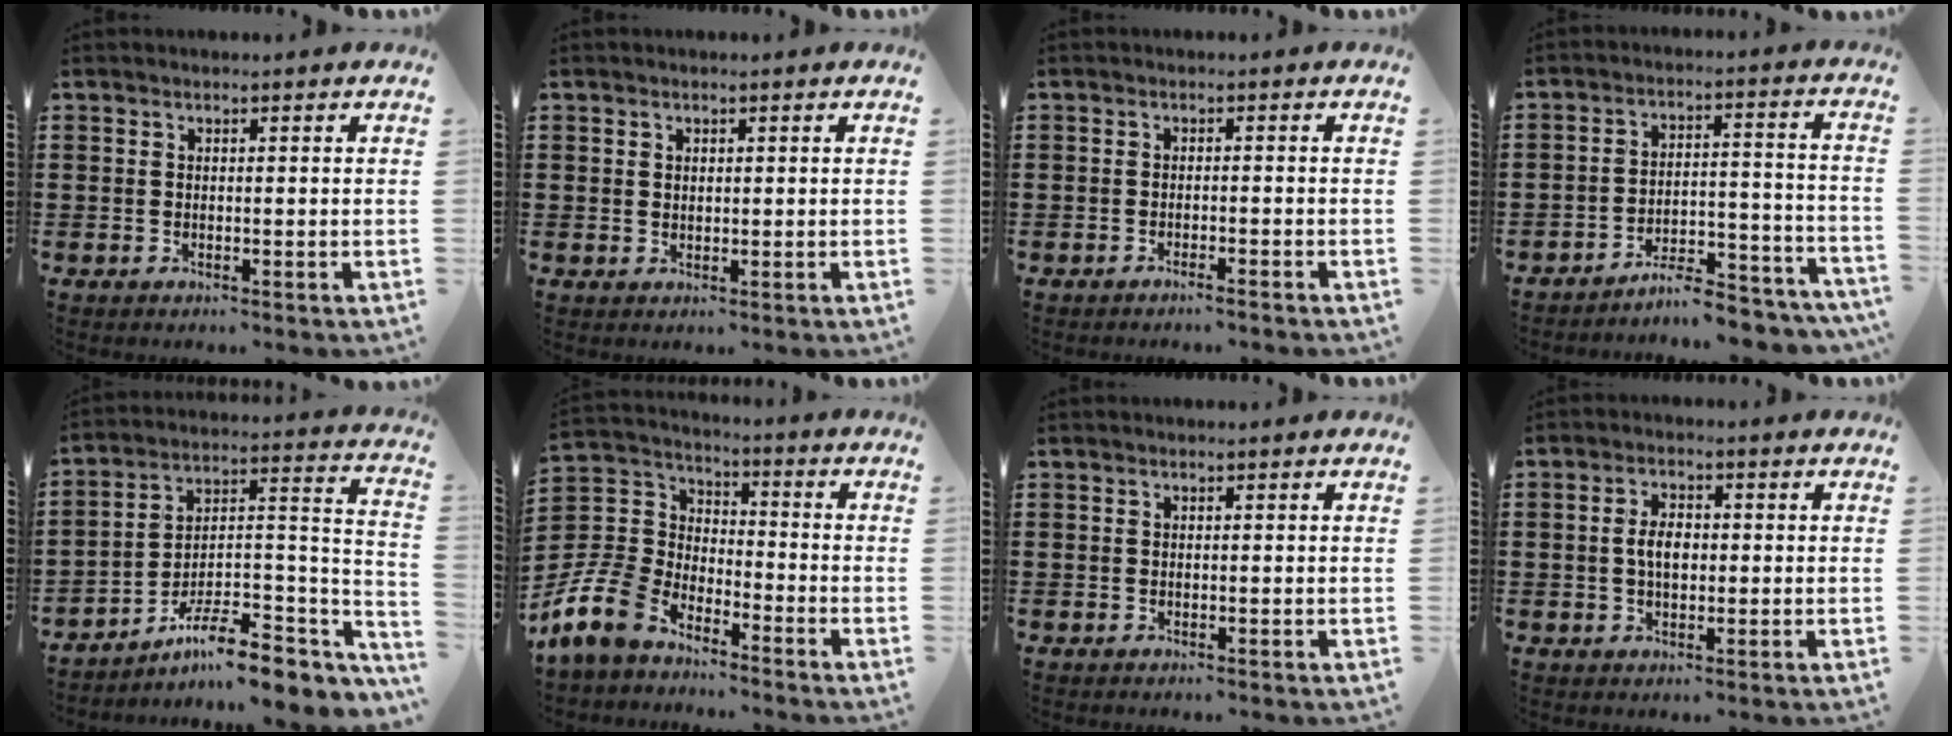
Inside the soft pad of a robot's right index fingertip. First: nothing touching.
{"total": 0.9, "force": [0.6, 0.7, 0.3], "torque": [-0.008, 0.003, 0.011]}
{"total": 1.3, "force": [-1.2, -0.3, 0.6], "torque": [-0.010, -0.001, -0.023]}
{"total": 6.8, "force": [-6.4, 0.7, 2.2], "torque": [-0.031, 0.011, -0.121]}
{"total": 10.0, "force": [-7.4, 2.8, 6.1], "torque": [-0.097, 0.010, -0.139]}
{"total": 9.3, "force": [-6.9, 5.4, 3.1], "torque": [-0.111, 0.016, -0.146]}
{"total": 0.0}
{"total": 3.8, "force": [0.0, 2.1, 3.1], "torque": [-0.053, 0.003, -0.003]}